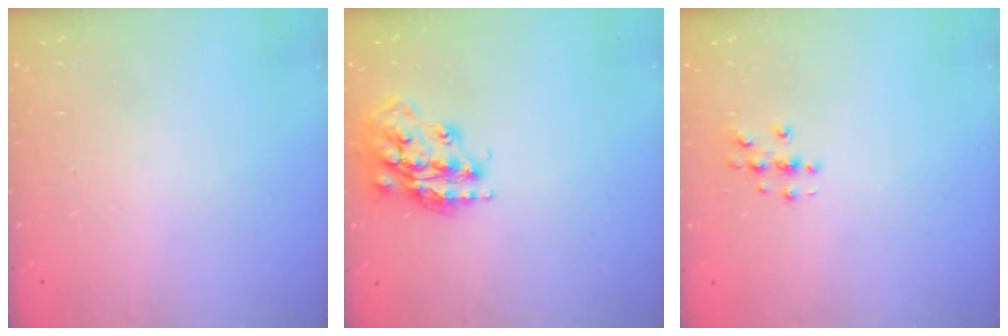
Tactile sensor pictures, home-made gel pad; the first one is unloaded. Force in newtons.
{"total": 15.7, "press": 15.7, "slide": 1.2}
{"total": 2.7, "press": 2.7, "slide": 0.3}